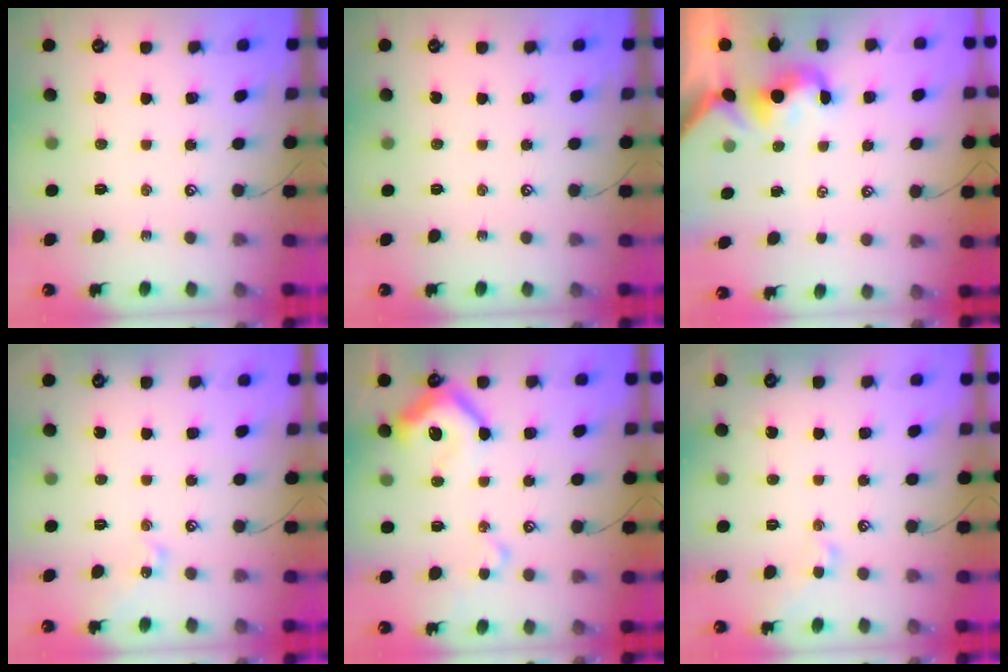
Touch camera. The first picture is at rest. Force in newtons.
{"total": 0.0}
{"total": 1.0, "press": 0.9, "slide": 0.4}
{"total": 5.5, "press": 5.5, "slide": 0.0}
{"total": 11.2, "press": 11.1, "slide": 1.5}
{"total": 1.9, "press": 1.9, "slide": 0.5}